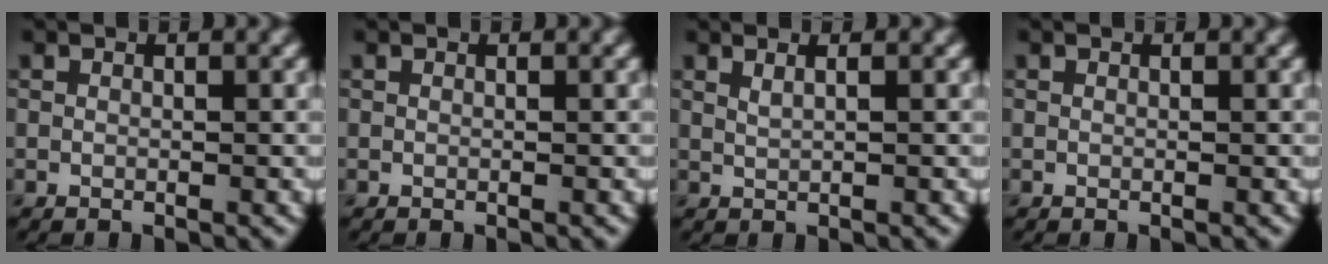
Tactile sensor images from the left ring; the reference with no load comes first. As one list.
[{"total": 0.0}, {"total": 1.7, "force": [1.0, 0.7, 1.2], "torque": [-0.008, -0.004, 0.002]}, {"total": 0.0}]